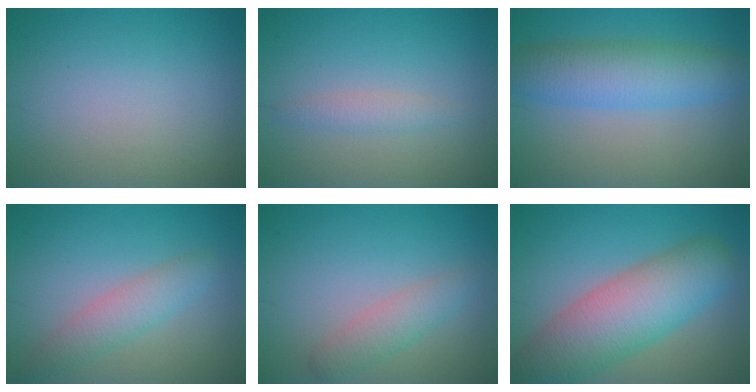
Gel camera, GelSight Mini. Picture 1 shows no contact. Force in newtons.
{"total": 1.5, "press": 1.4, "slide": 0.1}
{"total": 6.2, "press": 6.2, "slide": 0.3}
{"total": 3.0, "press": 2.9, "slide": 0.2}
{"total": 2.5, "press": 2.5, "slide": 0.2}
{"total": 8.9, "press": 8.9, "slide": 0.6}